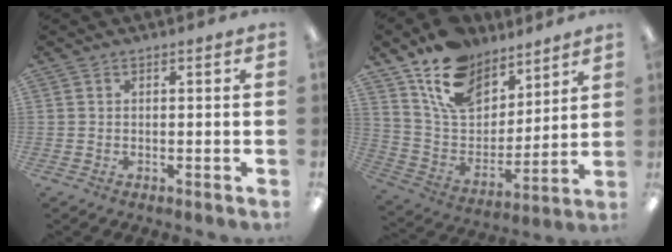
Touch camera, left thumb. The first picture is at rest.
{"total": 16.3, "force": [11.4, 10.1, 5.9], "torque": [-0.119, -0.065, 0.215]}